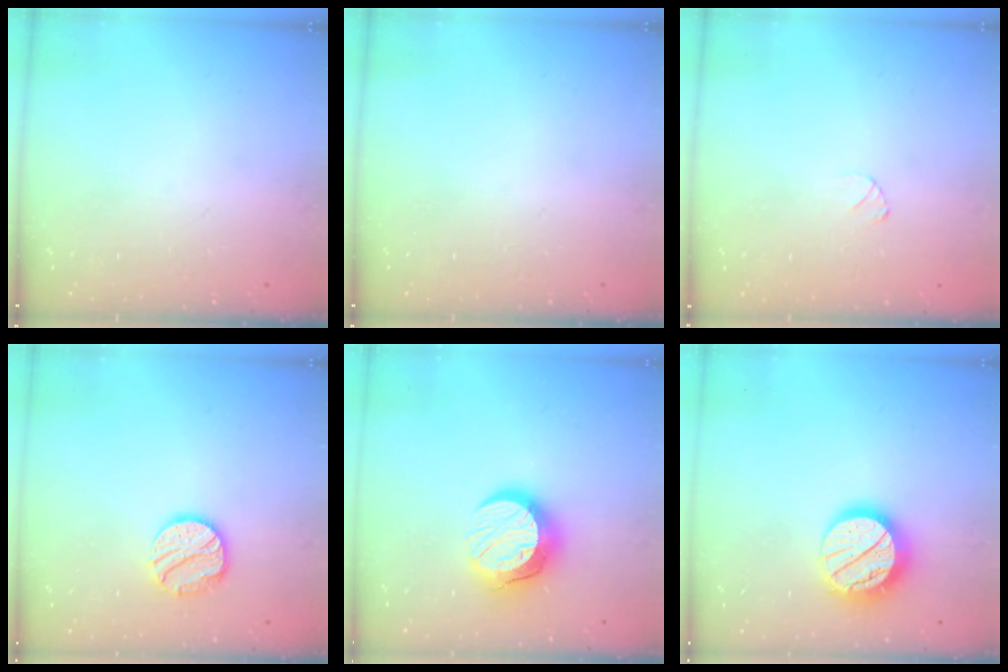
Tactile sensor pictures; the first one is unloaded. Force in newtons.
{"total": 0.0}
{"total": 2.6, "press": 2.6, "slide": 0.3}
{"total": 12.0, "press": 12.0, "slide": 0.8}
{"total": 12.7, "press": 12.7, "slide": 1.1}
{"total": 18.6, "press": 18.6, "slide": 1.5}